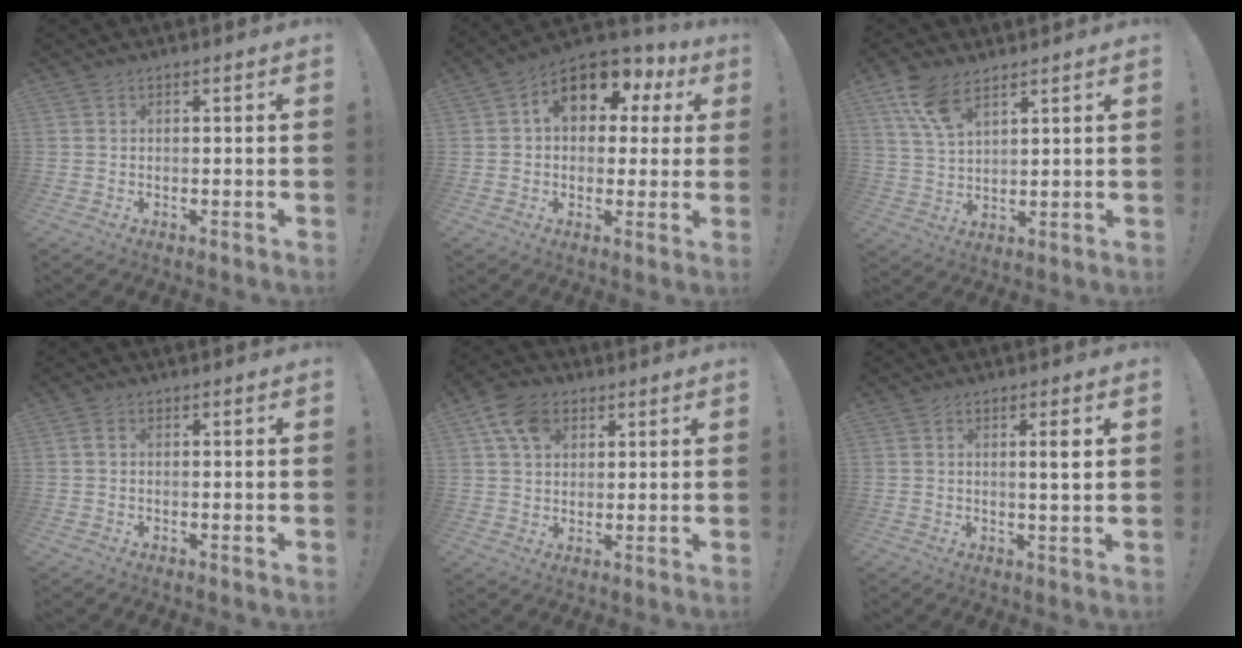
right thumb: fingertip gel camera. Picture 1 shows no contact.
{"total": 12.6, "force": [4.6, 8.1, 8.4], "torque": [-0.120, -0.014, 0.080]}
{"total": 9.6, "force": [6.6, 4.1, 5.6], "torque": [-0.100, -0.030, 0.125]}
{"total": 1.1, "force": [0.0, 0.8, 0.8], "torque": [-0.018, 0.005, 0.000]}
{"total": 10.6, "force": [4.8, 7.6, 5.6], "torque": [-0.092, -0.007, 0.095]}
{"total": 4.1, "force": [1.1, -0.1, 3.9], "torque": [-0.061, -0.008, 0.011]}